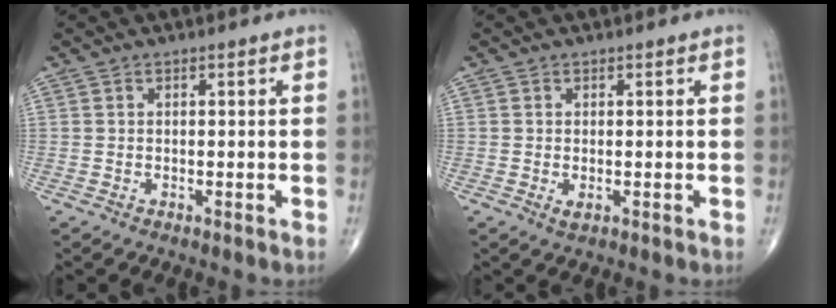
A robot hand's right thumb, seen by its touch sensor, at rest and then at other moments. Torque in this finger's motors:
{"motor_torque": [-0.18, -0.02, 0.07, 0.30, 0.00]}